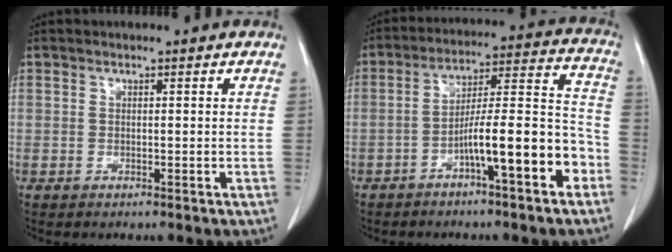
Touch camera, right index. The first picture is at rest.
{"total": 12.6, "force": [-5.7, 1.3, 11.2], "torque": [-0.171, 0.028, -0.088]}